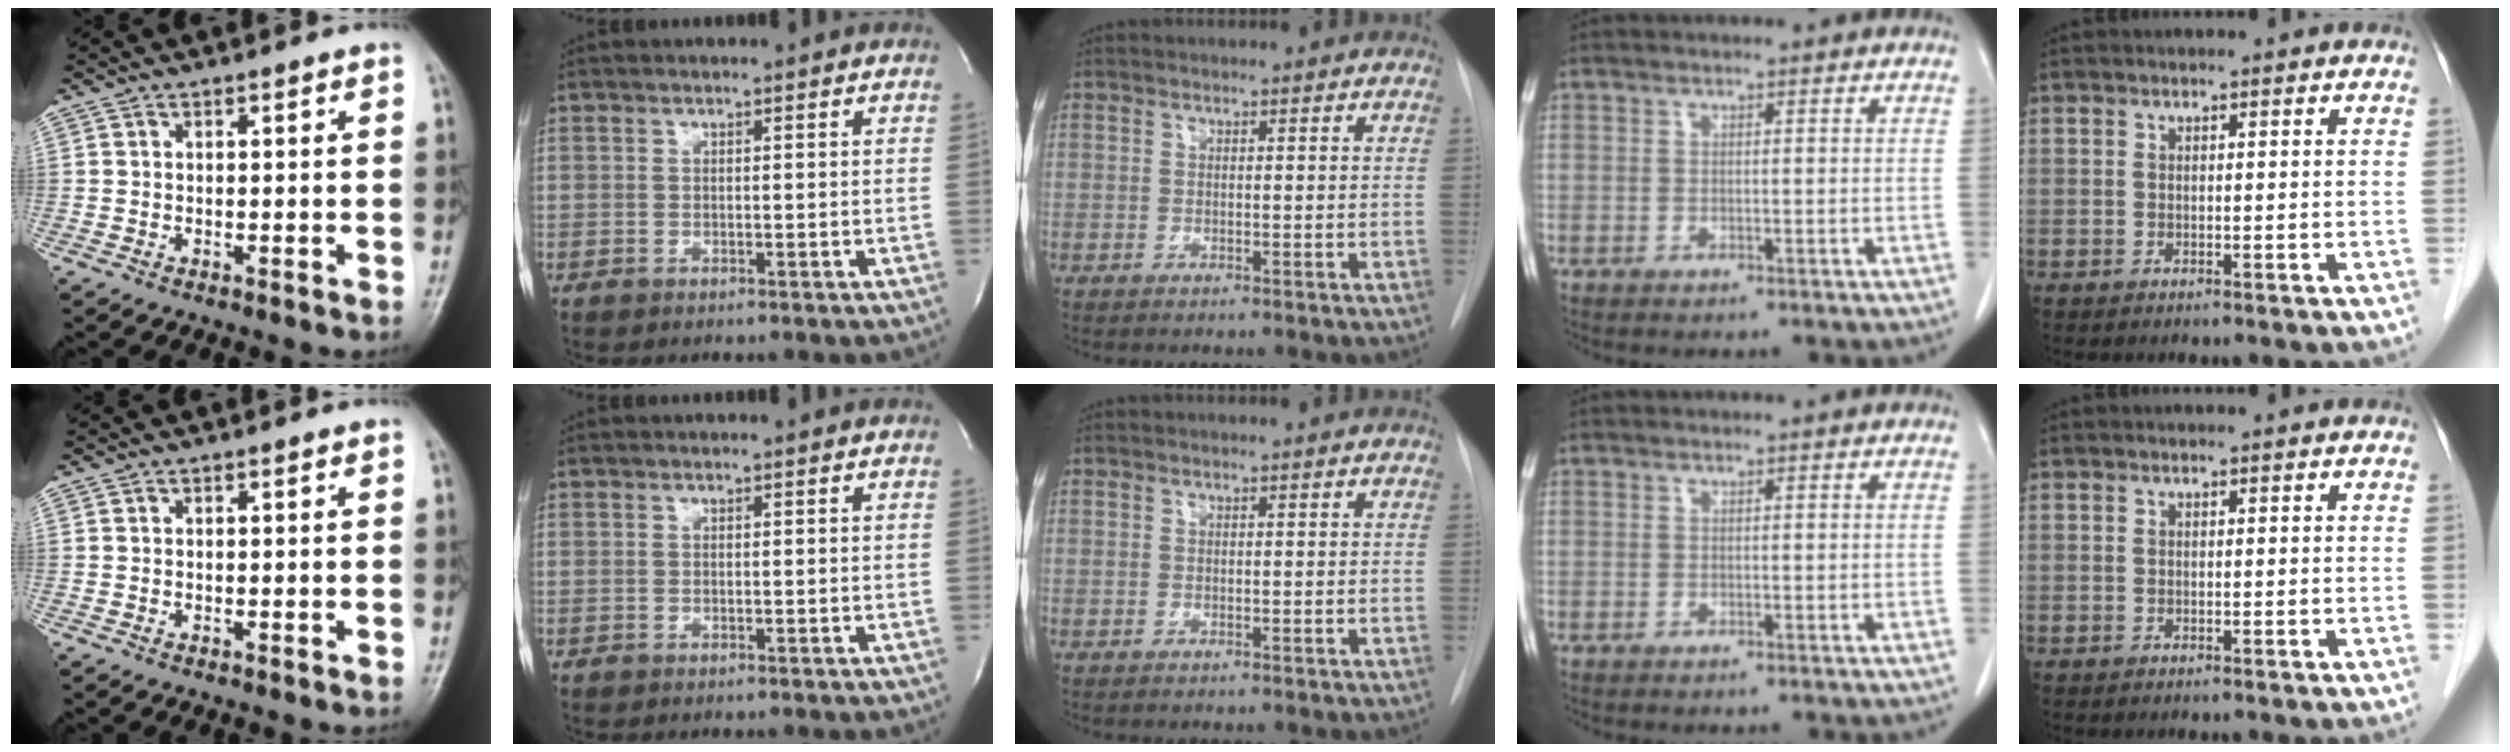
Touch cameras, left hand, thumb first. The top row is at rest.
{}